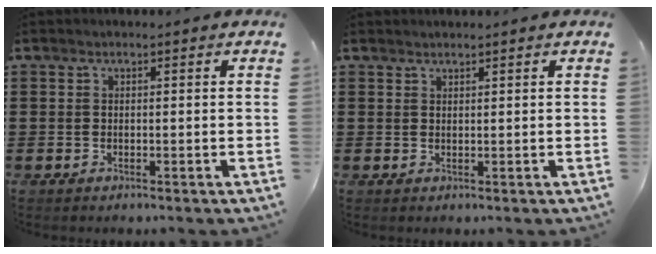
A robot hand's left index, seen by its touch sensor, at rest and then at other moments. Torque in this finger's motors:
{"motor_torque": [0.67, 0.67, -0.01, -0.01]}